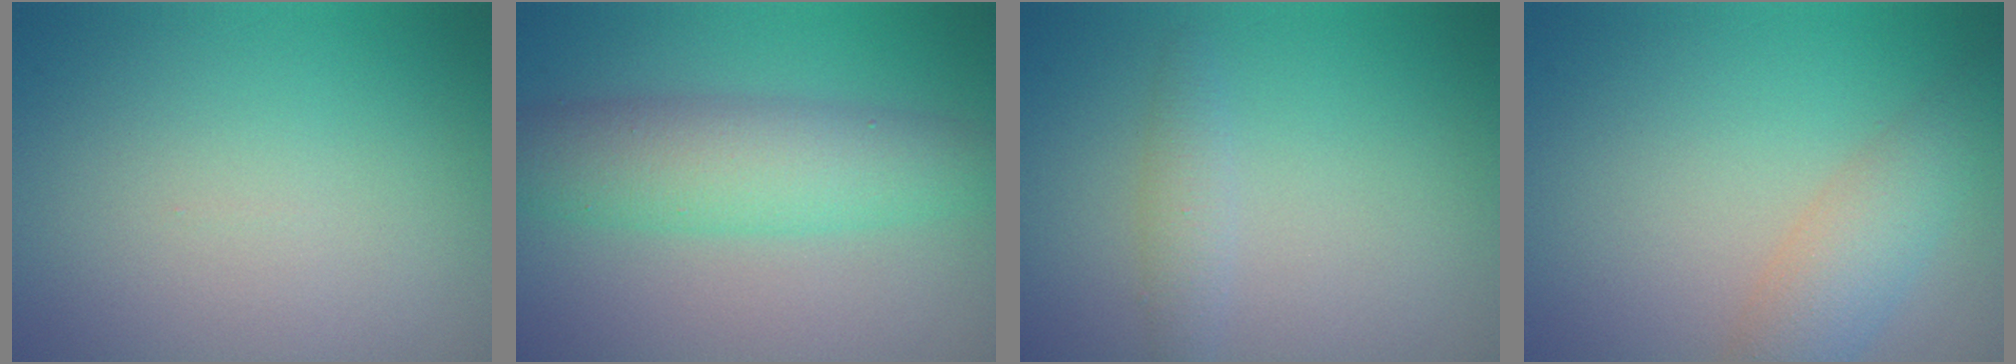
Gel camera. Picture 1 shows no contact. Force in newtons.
{"total": 5.8, "press": 5.8, "slide": 0.0}
{"total": 1.4, "press": 1.4, "slide": 0.0}
{"total": 3.6, "press": 3.6, "slide": 0.2}